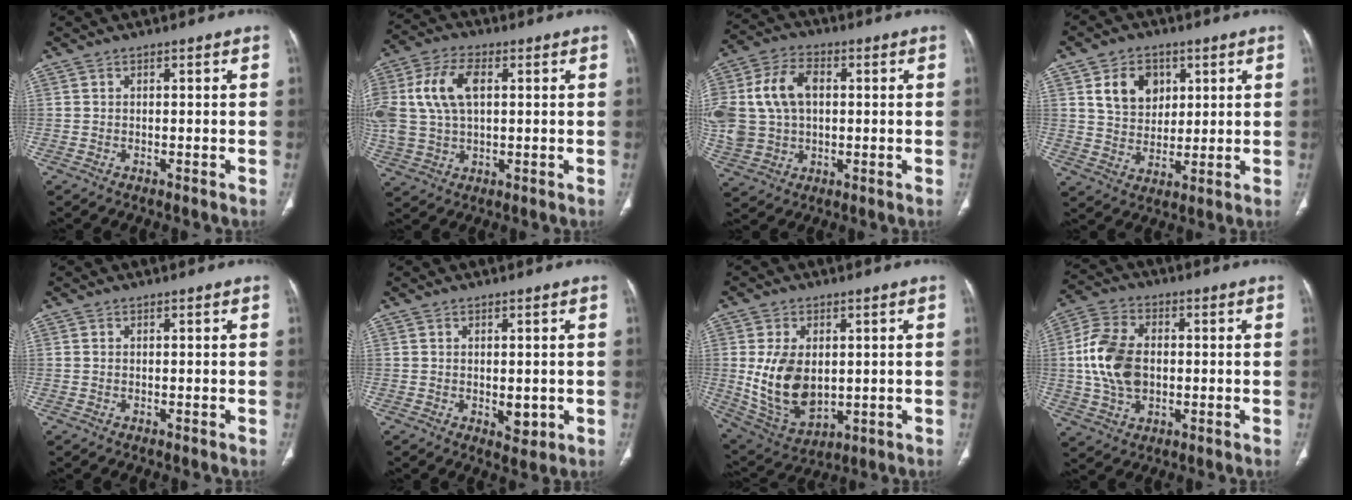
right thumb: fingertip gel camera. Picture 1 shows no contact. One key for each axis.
{"total": 13.8, "fx": 2.7, "fy": 8.3, "fz": 10.7, "tx": -0.235, "ty": 0.016, "tz": 0.055}
{"total": 16.9, "fx": 2.1, "fy": 12.1, "fz": 11.6, "tx": -0.252, "ty": 0.020, "tz": 0.045}
{"total": 9.6, "fx": 3.7, "fy": 7.4, "fz": 4.8, "tx": -0.044, "ty": -0.017, "tz": 0.069}
{"total": 0.0}
{"total": 3.4, "fx": -0.3, "fy": 1.9, "fz": 2.9, "tx": -0.030, "ty": -0.008, "tz": 0.005}
{"total": 13.6, "fx": 0.6, "fy": 8.8, "fz": 10.4, "tx": -0.177, "ty": -0.011, "tz": 0.038}
{"total": 12.8, "fx": 0.1, "fy": 8.5, "fz": 9.5, "tx": -0.182, "ty": 0.011, "tz": 0.003}